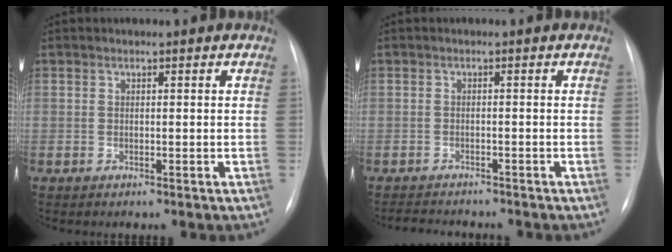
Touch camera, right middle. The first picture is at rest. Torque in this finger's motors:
{"motor_torque": [0.24, -0.28, -0.04, -0.01]}